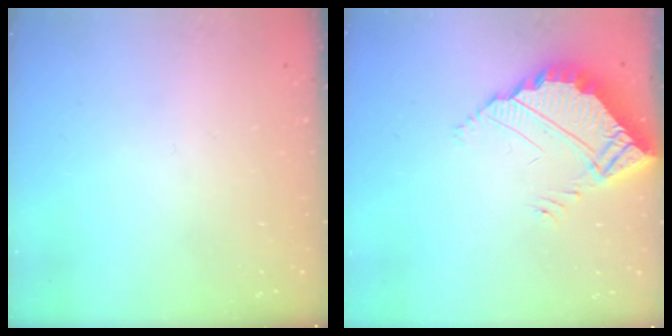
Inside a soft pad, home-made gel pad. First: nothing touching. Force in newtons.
{"total": 5.8, "press": 5.8, "slide": 0.3}